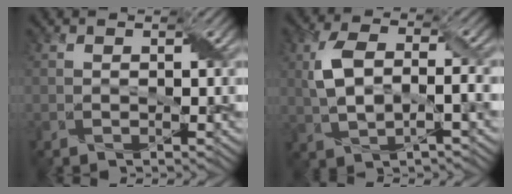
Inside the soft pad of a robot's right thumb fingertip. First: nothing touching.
{"total": 6.7, "force": [0.2, 3.3, 5.8], "torque": [-0.130, 0.005, 0.006]}